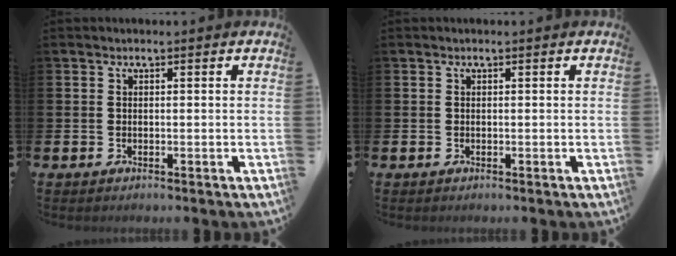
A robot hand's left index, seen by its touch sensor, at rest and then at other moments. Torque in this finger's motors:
{"motor_torque": [0.06, 0.06, -0.04, 0.01]}